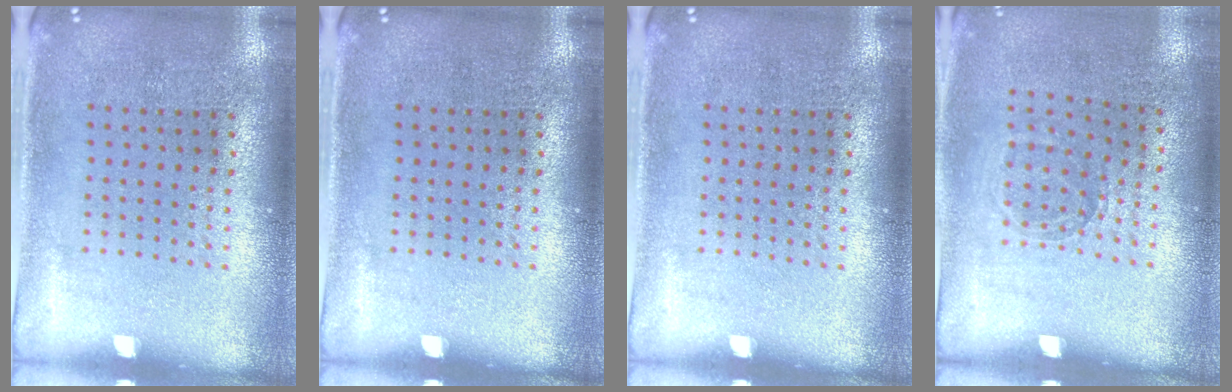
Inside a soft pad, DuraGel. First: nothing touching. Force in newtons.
{"total": 0.0}
{"total": 0.0}
{"total": 0.9, "press": 0.8, "slide": 0.5}